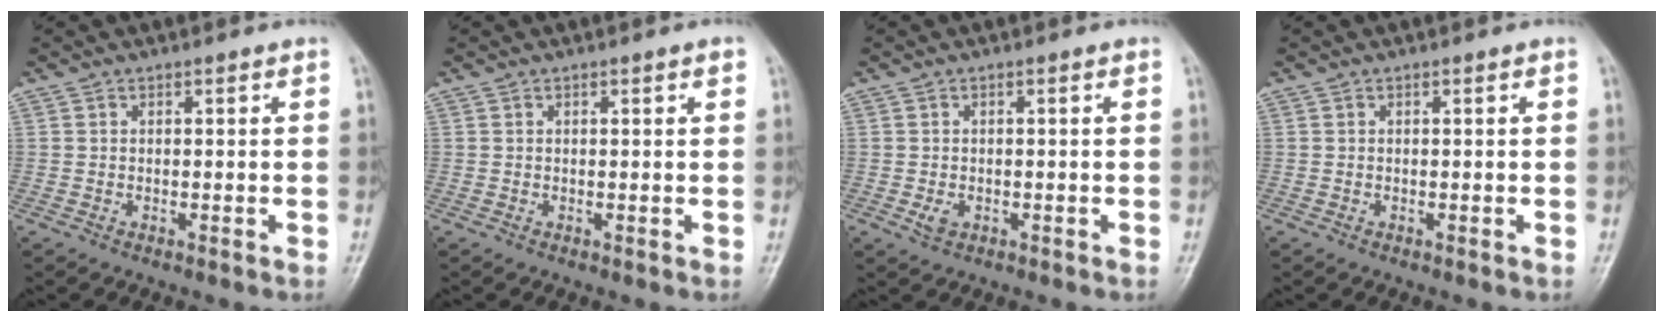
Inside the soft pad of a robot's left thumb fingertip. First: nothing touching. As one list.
[{"total": 0.9, "force": [0.4, 0.1, 0.8], "torque": [-0.012, 0.001, 0.005]}, {"total": 1.8, "force": [-0.6, 1.3, 1.2], "torque": [-0.019, 0.002, -0.007]}, {"total": 0.0}]